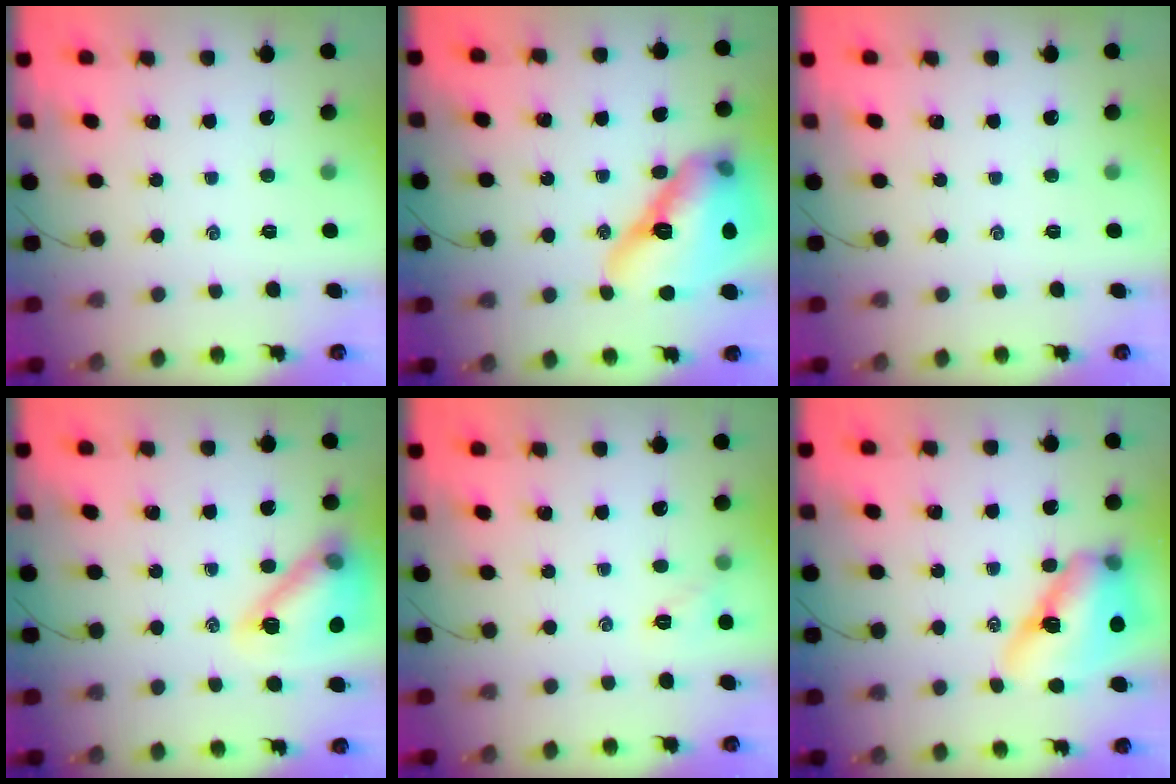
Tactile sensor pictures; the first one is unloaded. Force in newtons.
{"total": 19.7, "press": 18.9, "slide": 5.7}
{"total": 0.0}
{"total": 16.2, "press": 16.1, "slide": 1.5}
{"total": 5.6, "press": 5.5, "slide": 1.2}
{"total": 14.5, "press": 13.8, "slide": 4.3}